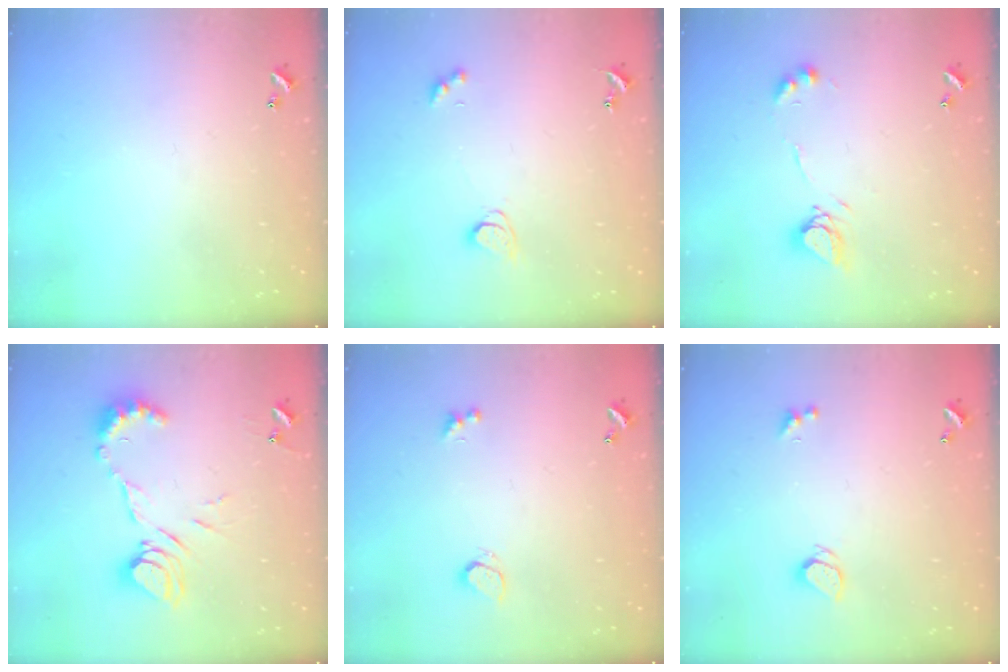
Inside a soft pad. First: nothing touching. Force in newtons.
{"total": 1.9, "press": 1.9, "slide": 0.4}
{"total": 10.7, "press": 10.6, "slide": 1.0}
{"total": 12.0, "press": 12.0, "slide": 1.4}
{"total": 2.6, "press": 2.3, "slide": 1.3}
{"total": 1.8, "press": 1.7, "slide": 0.5}